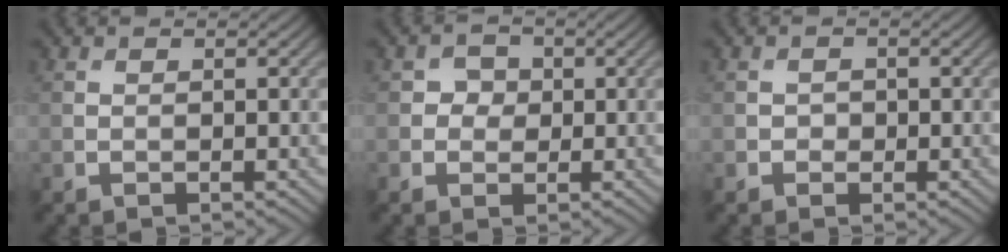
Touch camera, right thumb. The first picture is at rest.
{"total": 2.1, "force": [0.1, 2.0, 0.6], "torque": [-0.006, 0.001, -0.003]}
{"total": 1.0, "force": [-0.3, 0.9, 0.2], "torque": [0.001, -0.004, -0.008]}